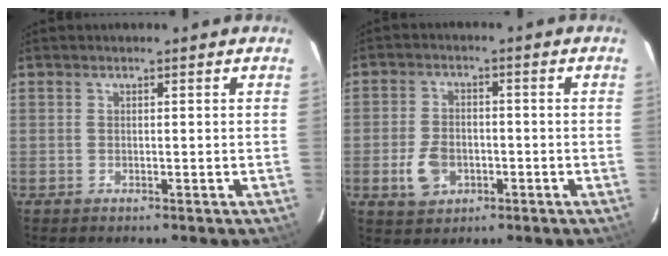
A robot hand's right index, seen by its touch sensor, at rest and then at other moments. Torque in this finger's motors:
{"motor_torque": [0.18, -0.10, 0.12, 0.04]}